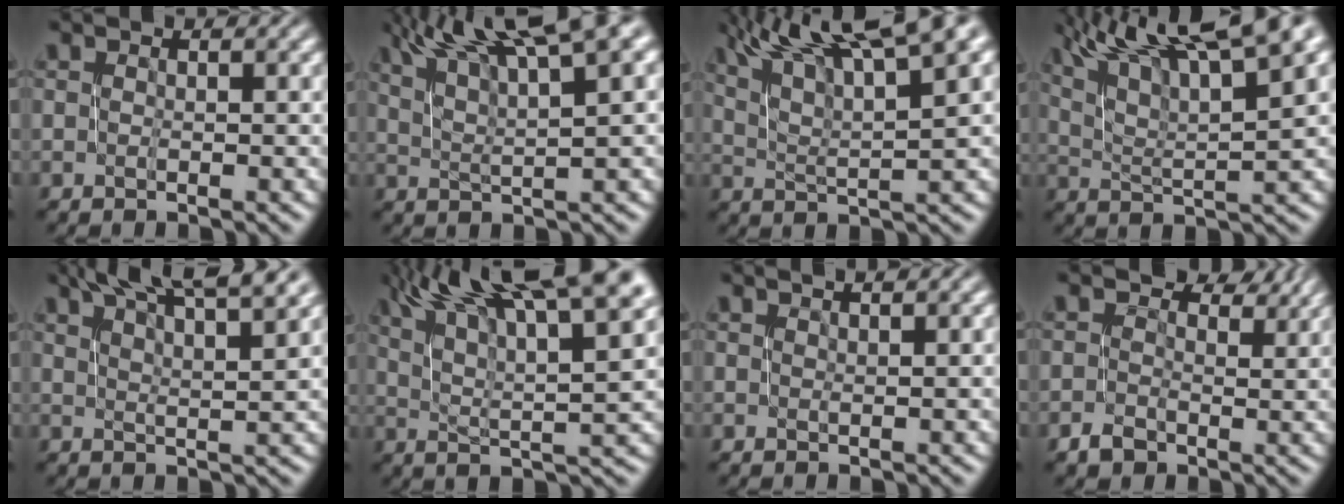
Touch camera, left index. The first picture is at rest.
{"total": 9.5, "force": [6.1, 1.9, 7.1], "torque": [-0.103, 0.032, 0.102]}
{"total": 10.7, "force": [6.8, 2.3, 7.9], "torque": [-0.132, 0.029, 0.115]}
{"total": 12.5, "force": [7.8, 3.0, 9.3], "torque": [-0.160, 0.031, 0.122]}
{"total": 10.3, "force": [7.6, 2.2, 6.6], "torque": [-0.075, 0.027, 0.081]}
{"total": 14.4, "force": [7.9, 4.5, 11.2], "torque": [-0.177, 0.034, 0.124]}
{"total": 1.2, "force": [0.9, 0.2, 0.8], "torque": [-0.006, 0.005, 0.005]}
{"total": 3.9, "force": [1.0, 3.1, 2.1], "torque": [-0.026, 0.005, 0.011]}